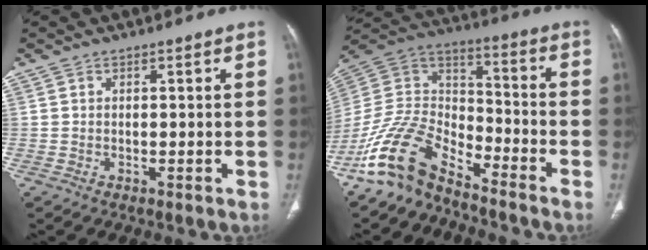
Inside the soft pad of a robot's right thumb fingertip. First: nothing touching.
{"total": 13.6, "force": [-11.0, 5.7, 5.6], "torque": [-0.097, 0.091, -0.221]}